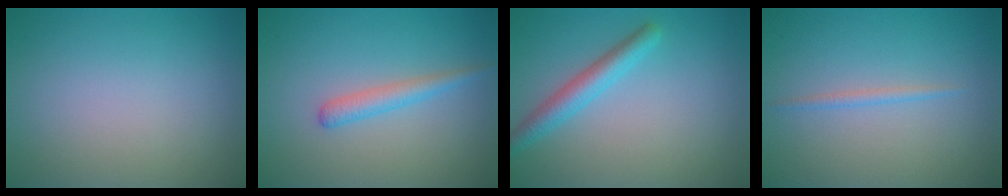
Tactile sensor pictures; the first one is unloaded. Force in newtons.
{"total": 1.9, "press": 1.9, "slide": 0.0}
{"total": 2.8, "press": 2.8, "slide": 0.2}
{"total": 0.9, "press": 0.9, "slide": 0.1}